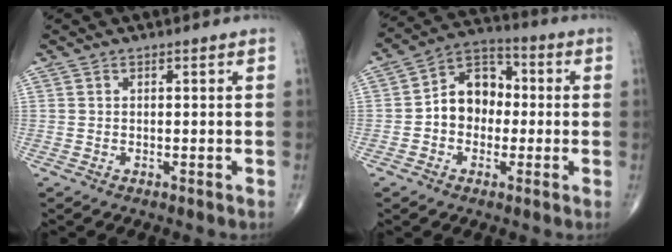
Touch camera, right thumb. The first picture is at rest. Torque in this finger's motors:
{"motor_torque": [0.08, 0.22, 0.83, 0.07, 0.08]}